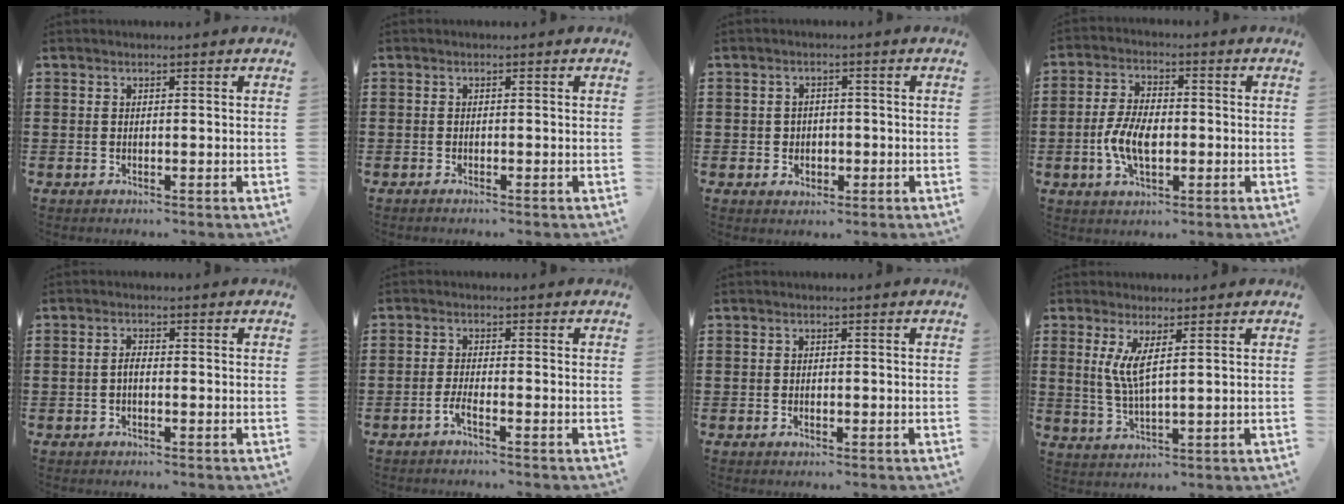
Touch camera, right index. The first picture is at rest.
{"total": 0.7, "force": [-0.6, -0.2, 0.1], "torque": [-0.003, -0.003, -0.013]}
{"total": 2.0, "force": [-0.4, 1.9, 0.5], "torque": [-0.019, 0.004, -0.012]}
{"total": 6.9, "force": [-1.5, 3.8, 5.6], "torque": [-0.127, 0.002, -0.032]}
{"total": 1.4, "force": [-0.7, 0.5, 1.1], "torque": [-0.022, 0.001, -0.014]}
{"total": 2.2, "force": [-1.6, -0.1, 1.5], "torque": [-0.035, -0.005, -0.033]}
{"total": 0.7, "force": [-0.3, 0.3, 0.5], "torque": [-0.012, -0.004, -0.005]}
{"total": 4.6, "force": [1.8, 0.7, 4.2], "torque": [-0.095, -0.006, 0.030]}